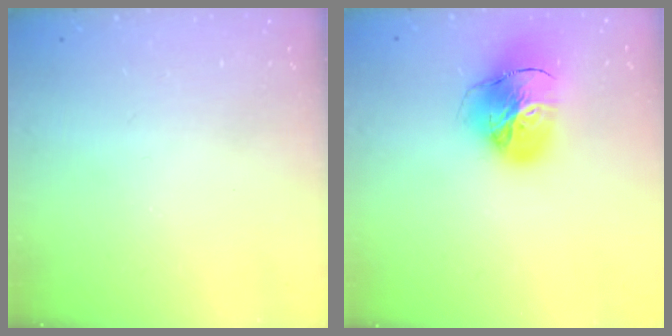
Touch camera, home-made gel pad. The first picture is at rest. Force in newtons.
{"total": 17.8, "press": 17.7, "slide": 2.1}